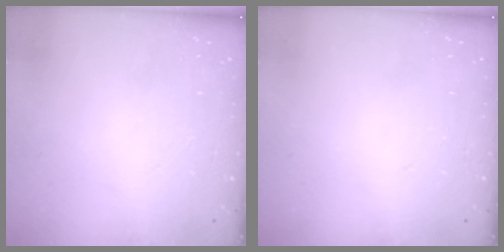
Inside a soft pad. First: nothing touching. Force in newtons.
{"total": 0.0}